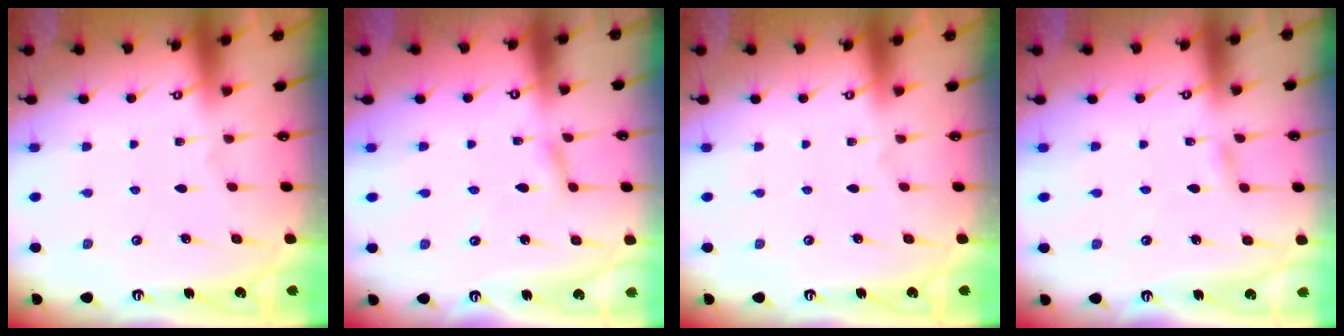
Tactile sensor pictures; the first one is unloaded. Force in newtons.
{"total": 2.1, "press": 2.1, "slide": 0.2}
{"total": 0.0}
{"total": 2.7, "press": 2.7, "slide": 0.2}